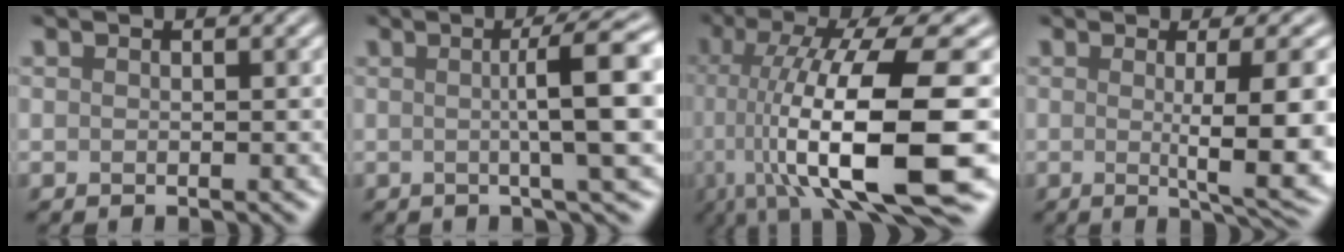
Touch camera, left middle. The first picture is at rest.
{"total": 8.1, "force": [1.0, 1.3, 8.0], "torque": [-0.099, 0.017, 0.013]}
{"total": 14.9, "force": [-2.4, 4.0, 14.1], "torque": [-0.223, 0.001, -0.031]}
{"total": 8.1, "force": [-0.5, 1.6, 7.9], "torque": [-0.106, -0.007, -0.003]}